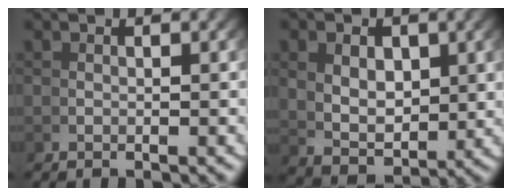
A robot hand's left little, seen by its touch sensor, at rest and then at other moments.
{"total": 4.9, "force": [0.7, 3.1, 3.7], "torque": [-0.069, -0.024, 0.030]}